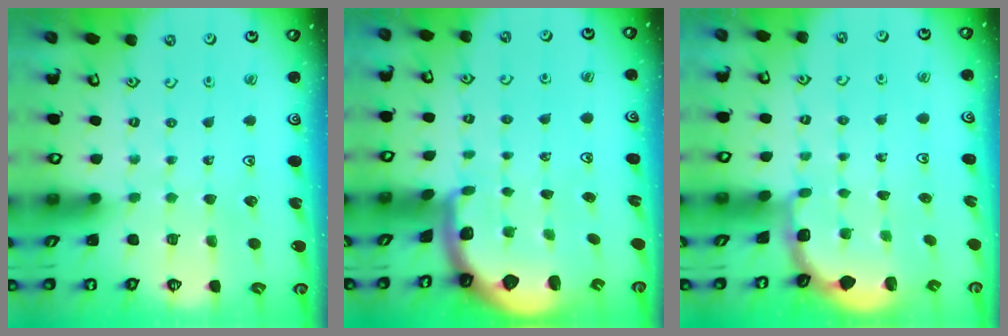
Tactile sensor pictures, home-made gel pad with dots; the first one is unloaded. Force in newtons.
{"total": 1.2, "press": 1.2, "slide": 0.3}
{"total": 1.8, "press": 1.6, "slide": 0.7}